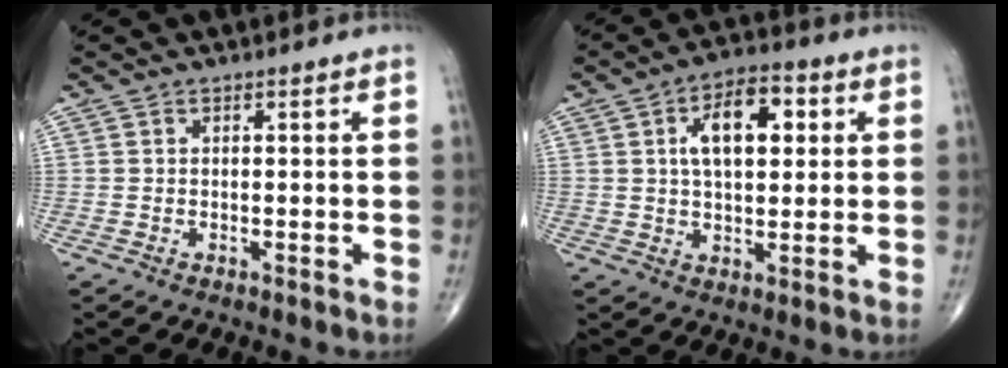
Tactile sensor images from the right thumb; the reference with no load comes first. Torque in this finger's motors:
{"motor_torque": [0.28, 2.28, 1.27, 0.45, 0.10]}